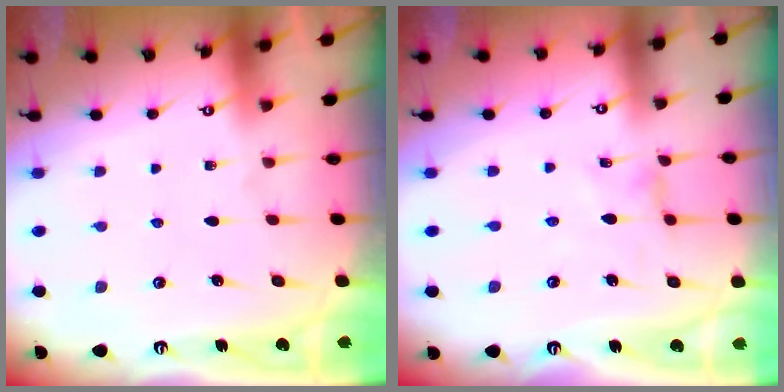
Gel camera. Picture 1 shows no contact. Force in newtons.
{"total": 0.8, "press": 0.8, "slide": 0.3}